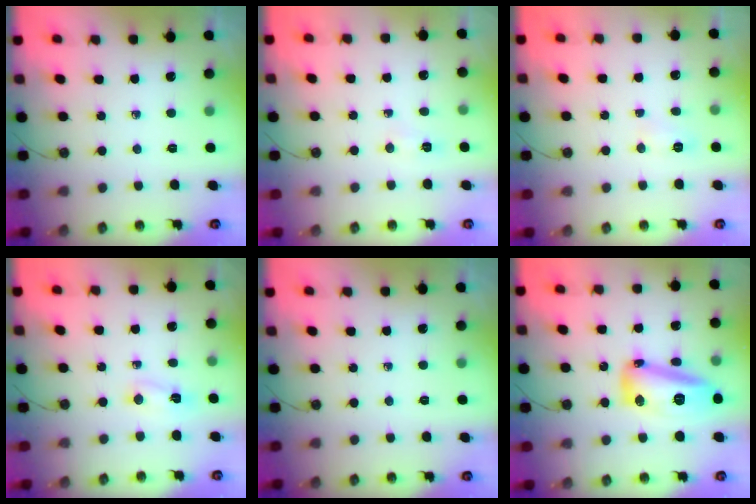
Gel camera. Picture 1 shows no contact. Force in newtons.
{"total": 2.9, "press": 2.9, "slide": 0.3}
{"total": 6.1, "press": 6.1, "slide": 0.6}
{"total": 2.4, "press": 2.2, "slide": 0.8}
{"total": 0.0}
{"total": 28.9, "press": 21.0, "slide": 19.9}